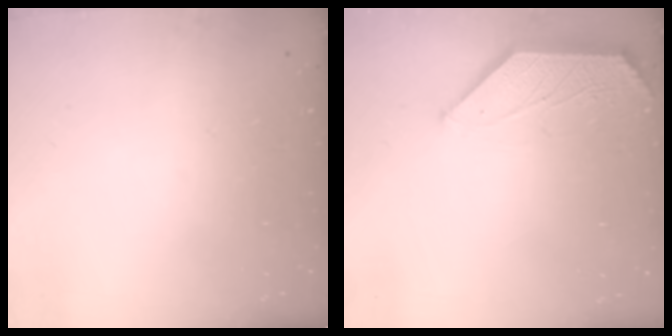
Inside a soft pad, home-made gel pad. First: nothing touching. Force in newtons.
{"total": 1.9, "press": 1.9, "slide": 0.5}